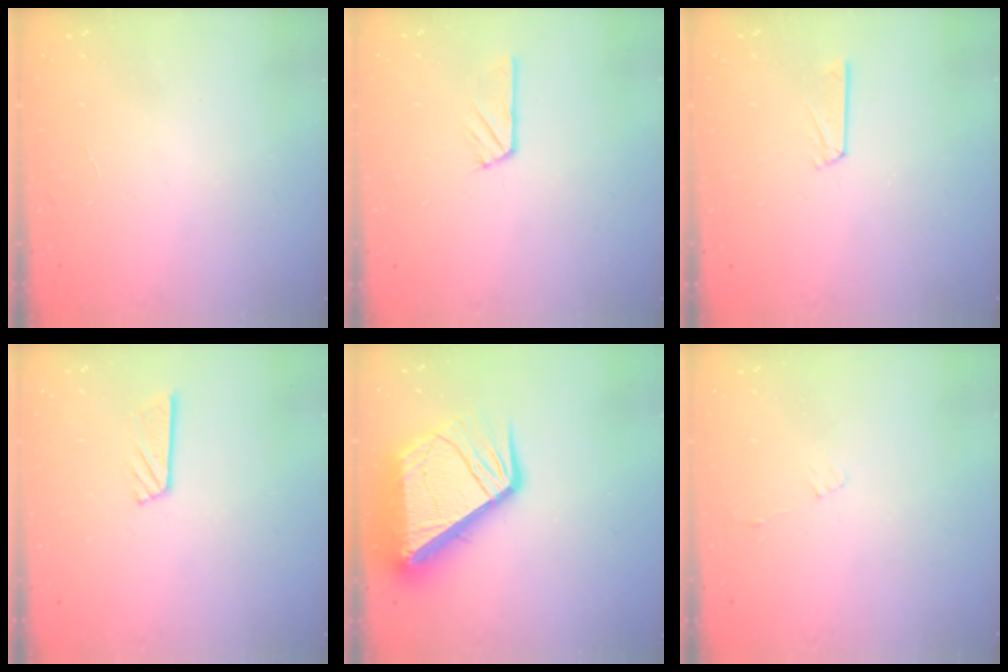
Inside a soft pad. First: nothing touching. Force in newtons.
{"total": 2.9, "press": 2.8, "slide": 0.4}
{"total": 3.3, "press": 3.3, "slide": 0.3}
{"total": 4.5, "press": 4.5, "slide": 0.2}
{"total": 18.4, "press": 18.3, "slide": 2.1}
{"total": 3.4, "press": 3.4, "slide": 0.3}